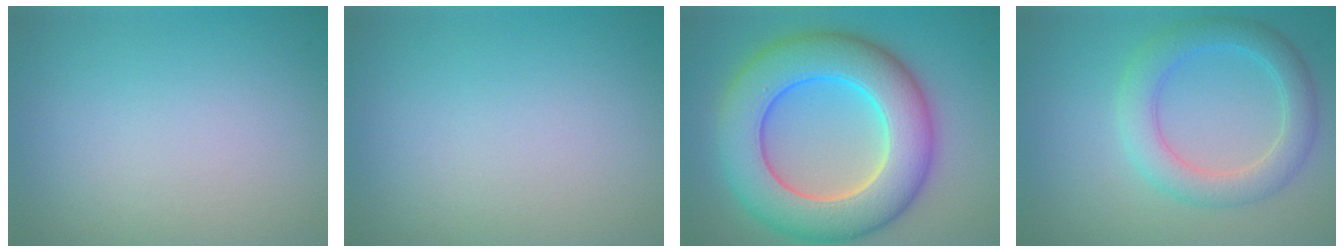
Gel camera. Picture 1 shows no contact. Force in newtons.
{"total": 0.0}
{"total": 11.0, "press": 11.0, "slide": 0.2}
{"total": 4.0, "press": 4.0, "slide": 0.3}